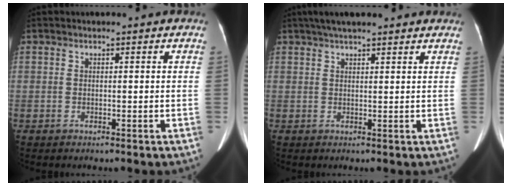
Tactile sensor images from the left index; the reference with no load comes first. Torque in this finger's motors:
{"motor_torque": [1.04, -1.07, 0.14, 0.12]}